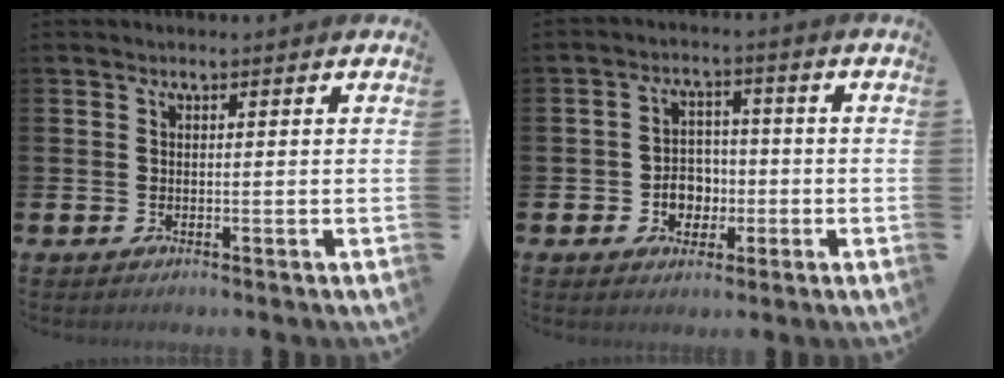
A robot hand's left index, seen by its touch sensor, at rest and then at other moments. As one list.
[{"total": 4.2, "force": [-1.1, 3.7, 1.7], "torque": [-0.034, 0.004, -0.028]}]